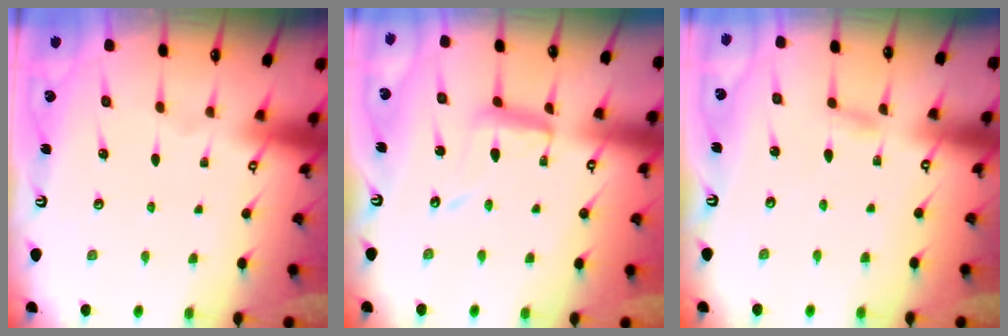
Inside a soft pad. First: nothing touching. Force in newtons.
{"total": 11.3, "press": 11.2, "slide": 1.0}
{"total": 2.8, "press": 2.8, "slide": 0.4}